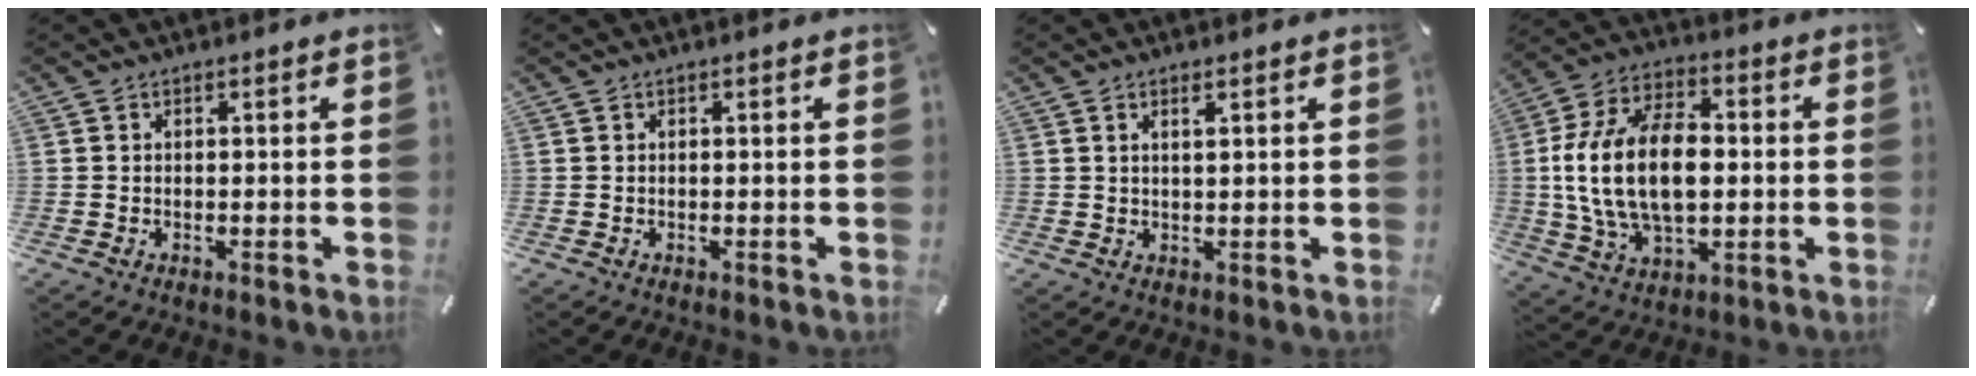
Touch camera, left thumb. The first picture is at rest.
{"total": 0.0}
{"total": 1.6, "force": [0.9, 0.4, 1.3], "torque": [-0.027, 0.001, 0.015]}
{"total": 19.7, "force": [0.0, 12.7, 15.1], "torque": [-0.327, 0.003, -0.004]}